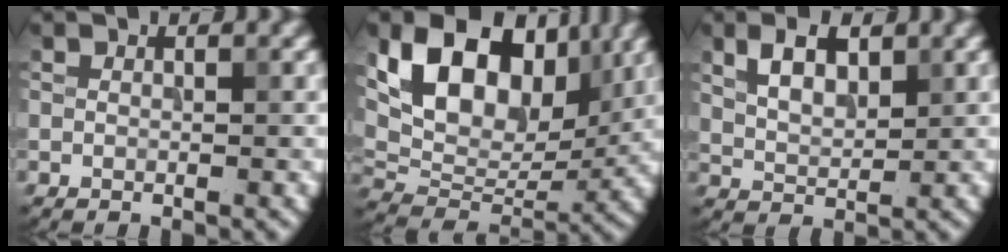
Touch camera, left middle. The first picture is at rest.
{"total": 11.5, "force": [4.5, 7.4, 7.6], "torque": [-0.135, -0.002, 0.077]}
{"total": 3.7, "force": [1.8, 1.9, 2.6], "torque": [-0.053, 0.003, 0.035]}